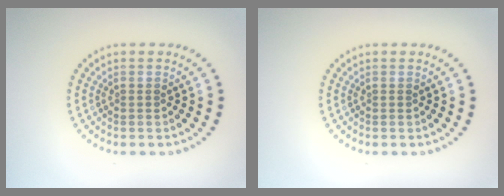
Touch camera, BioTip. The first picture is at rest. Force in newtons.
{"total": 0.0}